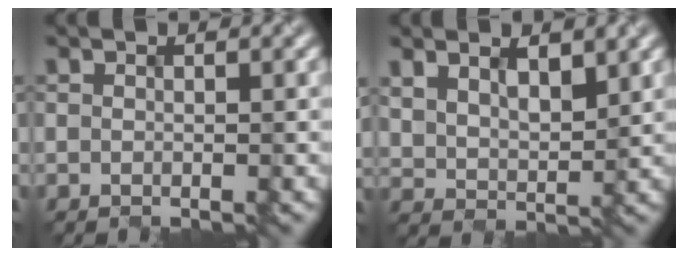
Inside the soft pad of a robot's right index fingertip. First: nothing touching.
{"total": 4.2, "force": [2.2, 2.3, 2.8], "torque": [-0.056, -0.002, 0.035]}